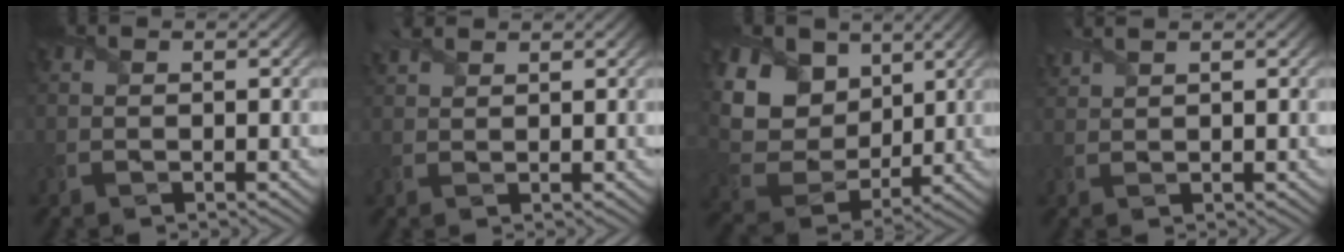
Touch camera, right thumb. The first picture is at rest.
{"total": 2.8, "force": [2.4, 0.8, 1.3], "torque": [-0.037, 0.015, 0.045]}
{"total": 13.7, "force": [5.7, 10.2, 7.1], "torque": [-0.230, 0.045, 0.117]}
{"total": 2.4, "force": [2.2, -0.1, 1.0], "torque": [-0.030, 0.013, 0.045]}